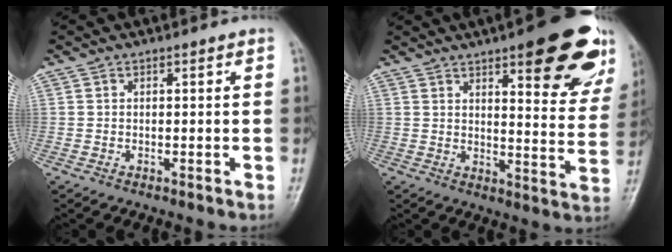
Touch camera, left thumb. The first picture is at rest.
{"total": 20.7, "force": [11.4, 6.3, 16.1], "torque": [-0.164, -0.047, 0.143]}